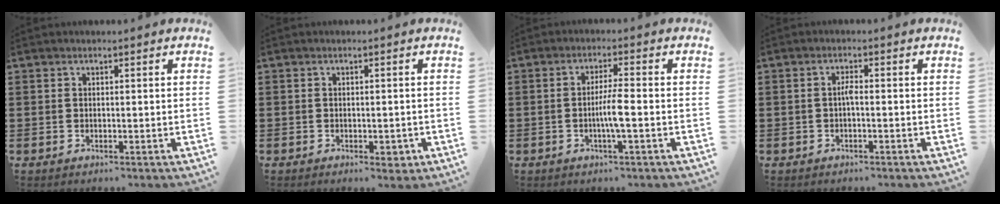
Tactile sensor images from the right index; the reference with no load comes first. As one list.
[{"total": 1.7, "force": [-0.8, 1.0, 1.1], "torque": [-0.021, -0.001, -0.015]}, {"total": 4.0, "force": [-0.9, 0.0, 3.9], "torque": [-0.077, -0.007, -0.022]}, {"total": 1.6, "force": [-0.3, 0.3, 1.5], "torque": [-0.031, 0.002, -0.007]}]